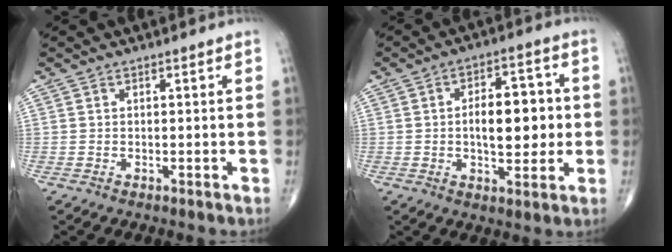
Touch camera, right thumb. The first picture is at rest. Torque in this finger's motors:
{"motor_torque": [0.02, 0.17, 0.50, -0.05, 0.12]}